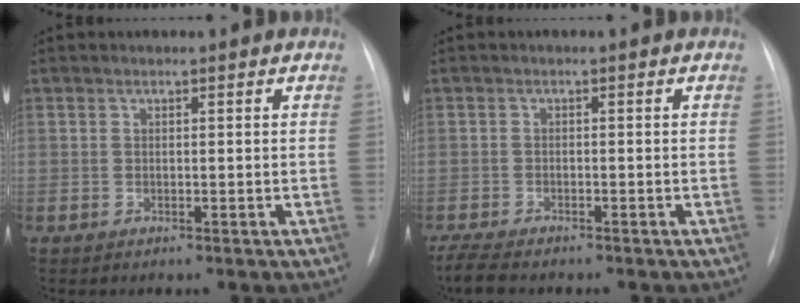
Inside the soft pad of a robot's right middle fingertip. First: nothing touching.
{"total": 5.2, "force": [-4.4, 1.3, 2.5], "torque": [-0.048, -0.014, -0.069]}